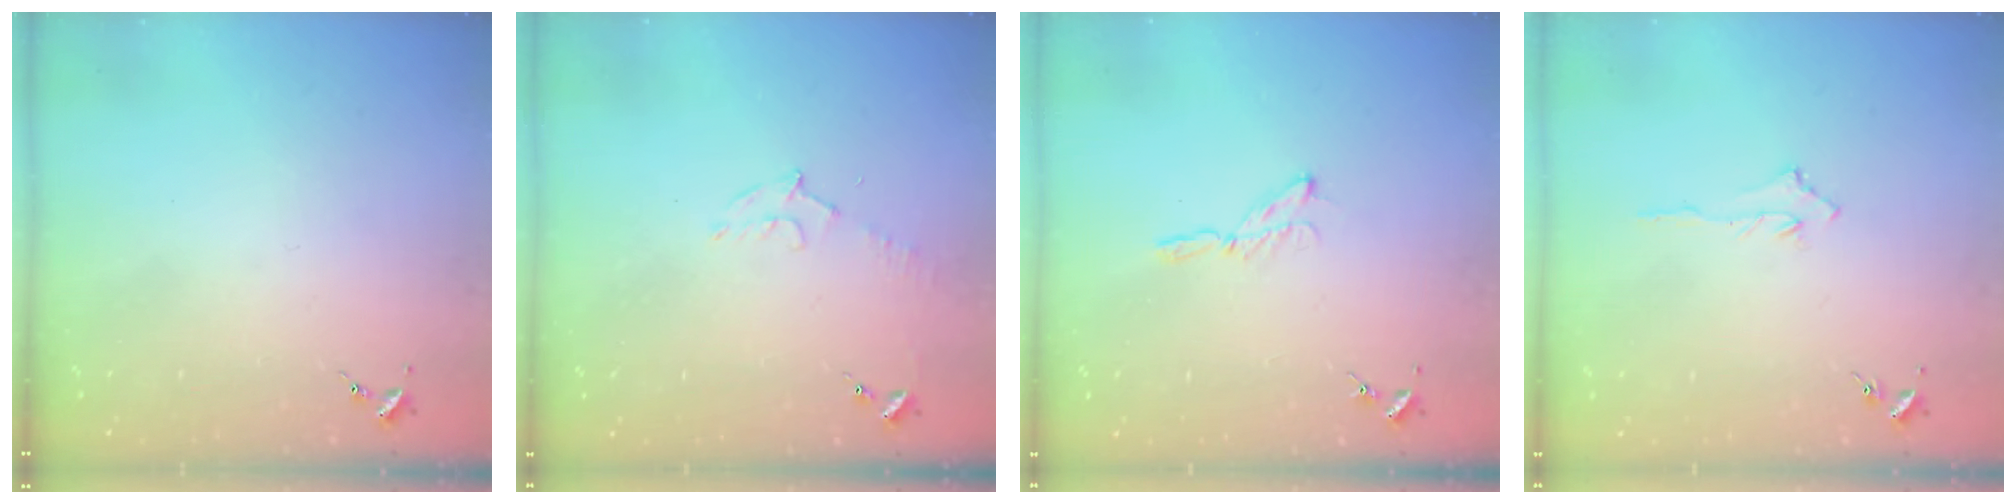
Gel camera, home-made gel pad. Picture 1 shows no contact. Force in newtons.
{"total": 7.3, "press": 7.2, "slide": 0.9}
{"total": 5.3, "press": 5.2, "slide": 0.6}
{"total": 2.9, "press": 2.9, "slide": 0.4}